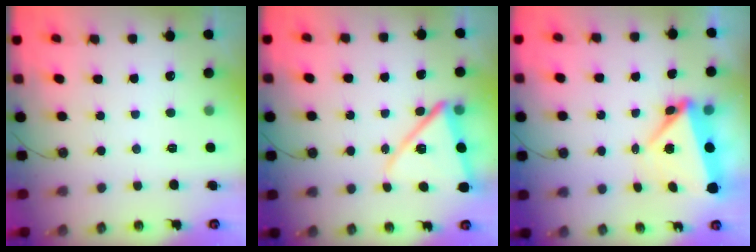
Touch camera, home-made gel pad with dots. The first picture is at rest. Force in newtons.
{"total": 13.0, "press": 12.9, "slide": 1.5}
{"total": 6.3, "press": 6.0, "slide": 1.9}